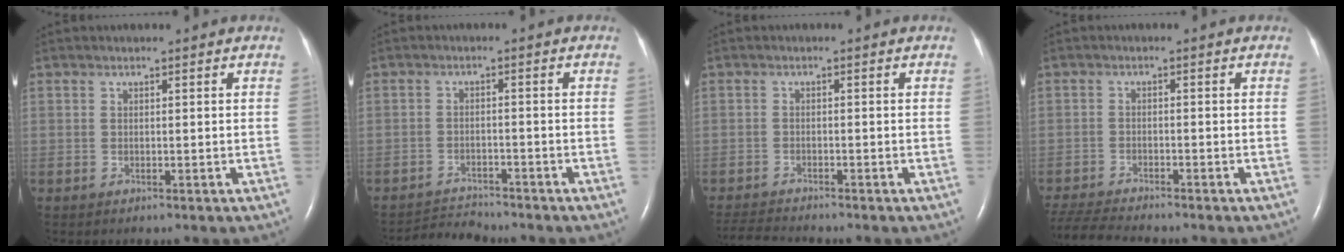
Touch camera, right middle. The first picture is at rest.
{"total": 3.9, "force": [-3.8, 0.0, -0.8], "torque": [0.010, -0.012, -0.064]}
{"total": 4.2, "force": [-4.1, -0.5, 0.8], "torque": [-0.017, -0.021, -0.072]}
{"total": 7.4, "force": [-7.0, 0.2, 2.4], "torque": [-0.045, -0.019, -0.120]}